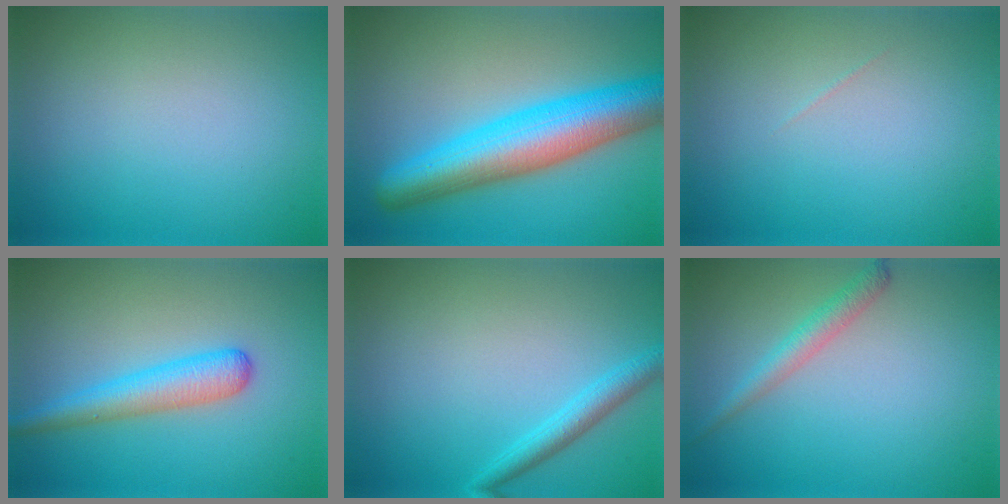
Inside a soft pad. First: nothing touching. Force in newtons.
{"total": 8.9, "press": 8.9, "slide": 0.3}
{"total": 0.0}
{"total": 3.5, "press": 3.5, "slide": 0.1}
{"total": 2.2, "press": 2.2, "slide": 0.2}
{"total": 2.2, "press": 2.2, "slide": 0.1}